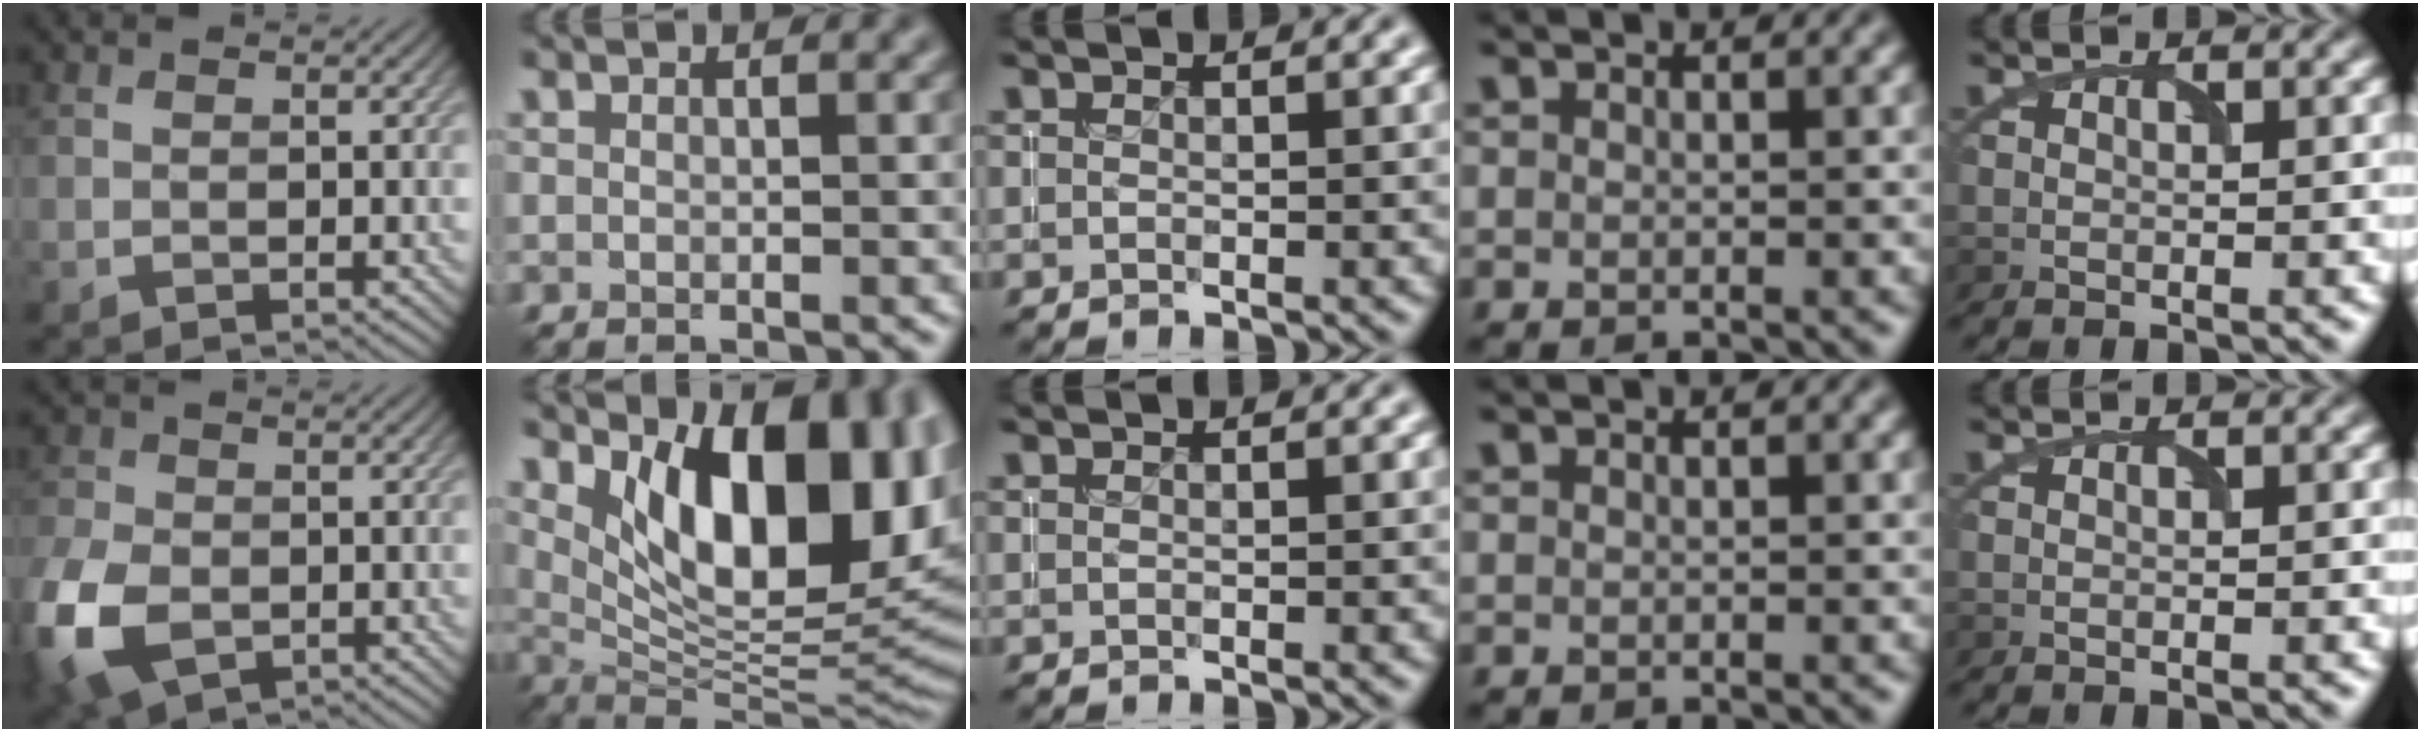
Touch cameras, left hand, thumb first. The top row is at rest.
{"thumb": {"total": 10.6, "force": [-3.4, 7.2, 7.1], "torque": [-0.205, -0.029, -0.062]}, "index": {"total": 14.1, "force": [4.7, 6.3, 11.7], "torque": [-0.136, -0.007, 0.075]}}